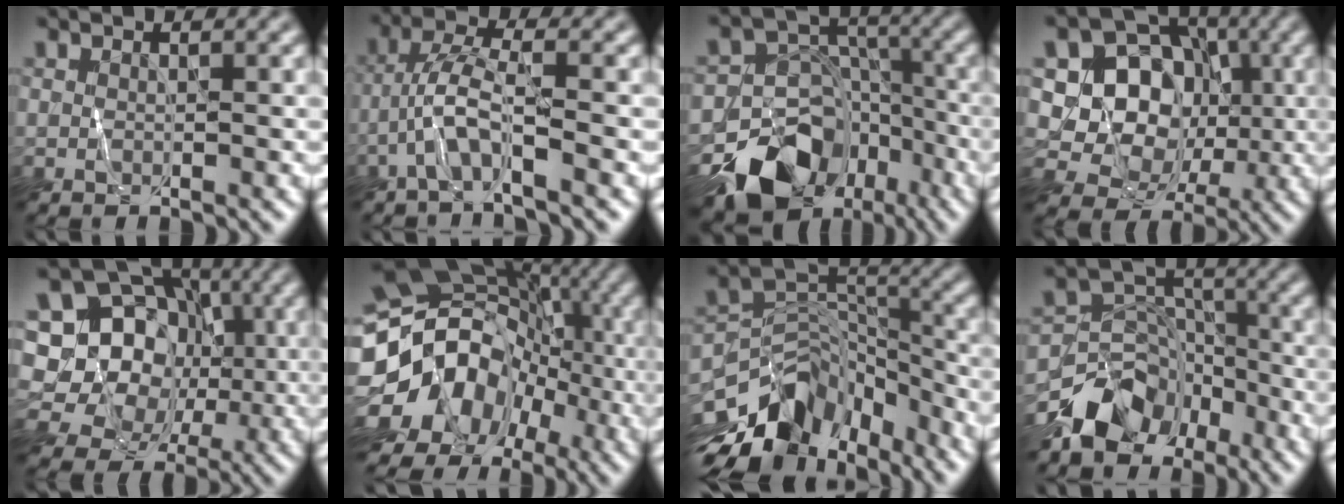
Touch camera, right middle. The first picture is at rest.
{"total": 3.5, "force": [-2.2, 0.0, 2.8], "torque": [-0.061, 0.013, -0.047]}
{"total": 12.5, "force": [-8.4, 8.5, 3.8], "torque": [-0.072, -0.004, -0.132]}
{"total": 8.8, "force": [1.3, 7.7, 4.1], "torque": [-0.068, 0.003, 0.007]}
{"total": 12.9, "force": [2.2, 11.2, 6.0], "torque": [-0.116, 0.047, 0.016]}
{"total": 15.7, "force": [-4.9, 13.4, 6.6], "torque": [-0.140, -0.009, -0.108]}
{"total": 10.4, "force": [-7.3, 5.4, 5.1], "torque": [-0.094, 0.017, -0.141]}
{"total": 6.8, "force": [-5.4, 4.0, 1.4], "torque": [-0.005, 0.006, -0.100]}